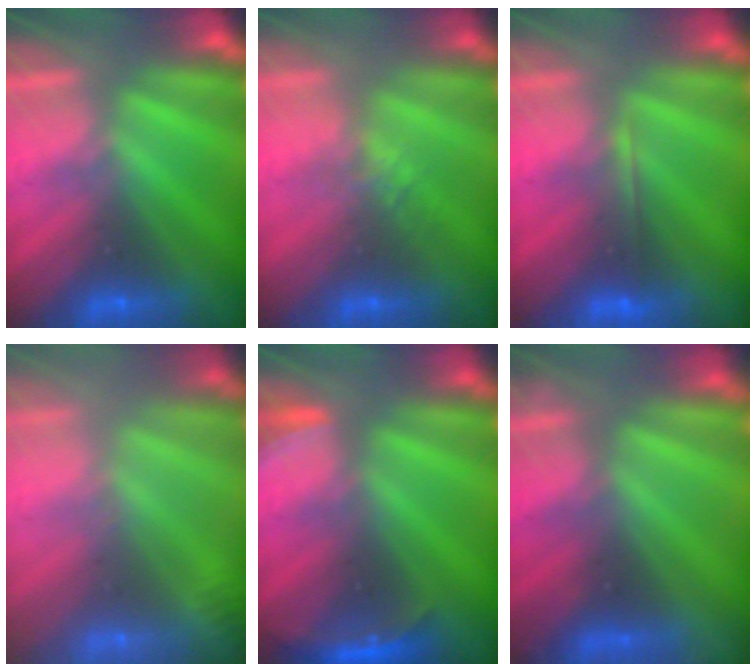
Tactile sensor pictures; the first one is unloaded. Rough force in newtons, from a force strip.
{"total": 2.2}
{"total": 1.9}
{"total": 2.5}
{"total": 2.8}
{"total": 3.1}